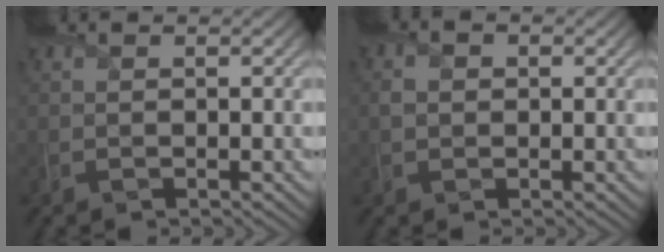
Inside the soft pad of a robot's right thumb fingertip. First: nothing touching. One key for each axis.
{"total": 1.4, "fx": -0.2, "fy": 1.2, "fz": 0.8, "tx": -0.021, "ty": -0.001, "tz": -0.006}